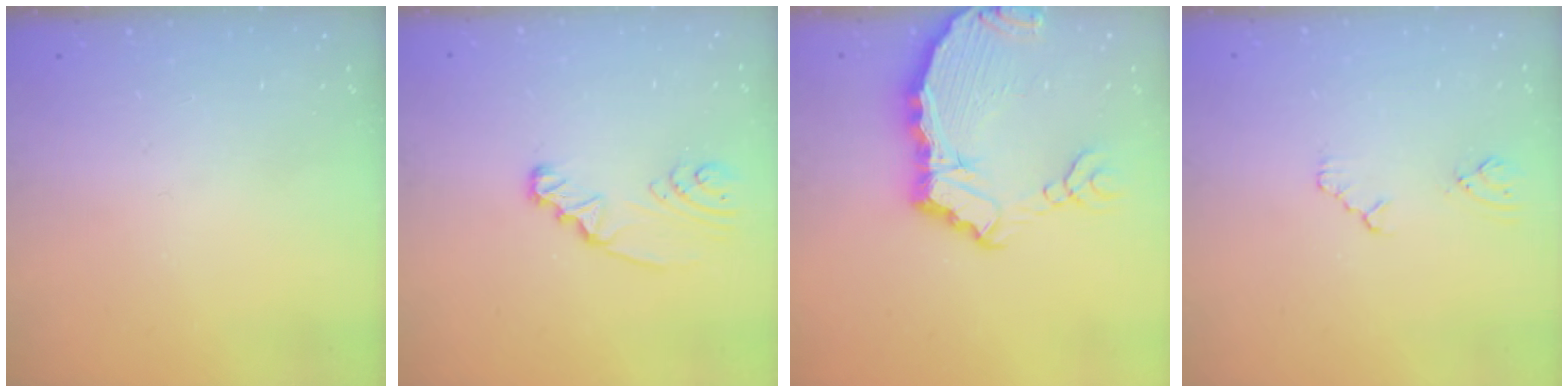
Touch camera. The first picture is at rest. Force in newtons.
{"total": 3.0, "press": 3.0, "slide": 0.4}
{"total": 9.0, "press": 8.9, "slide": 1.0}
{"total": 2.3, "press": 2.3, "slide": 0.4}